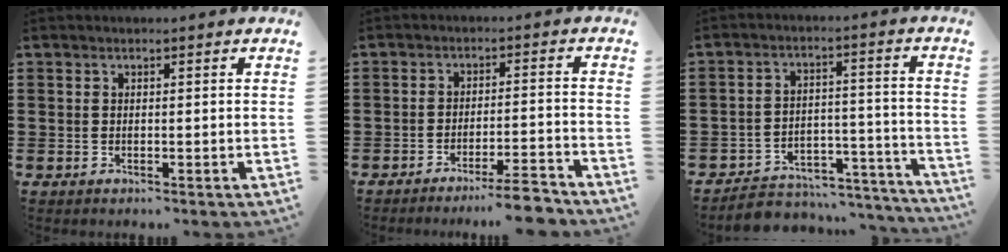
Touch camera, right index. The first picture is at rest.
{"total": 5.2, "force": [-4.7, -0.2, 2.4], "torque": [-0.038, -0.008, -0.087]}
{"total": 4.3, "force": [-3.9, 1.6, 0.5], "torque": [-0.015, 0.011, -0.082]}